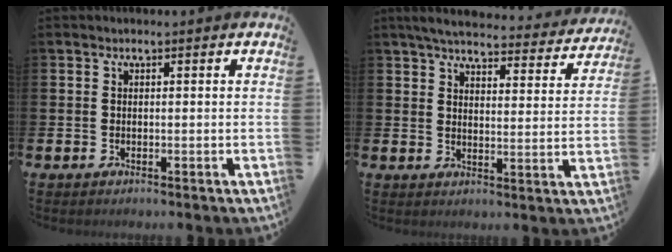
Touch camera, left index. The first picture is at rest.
{"total": 5.0, "force": [4.7, 0.9, 1.6], "torque": [-0.049, -0.033, 0.079]}